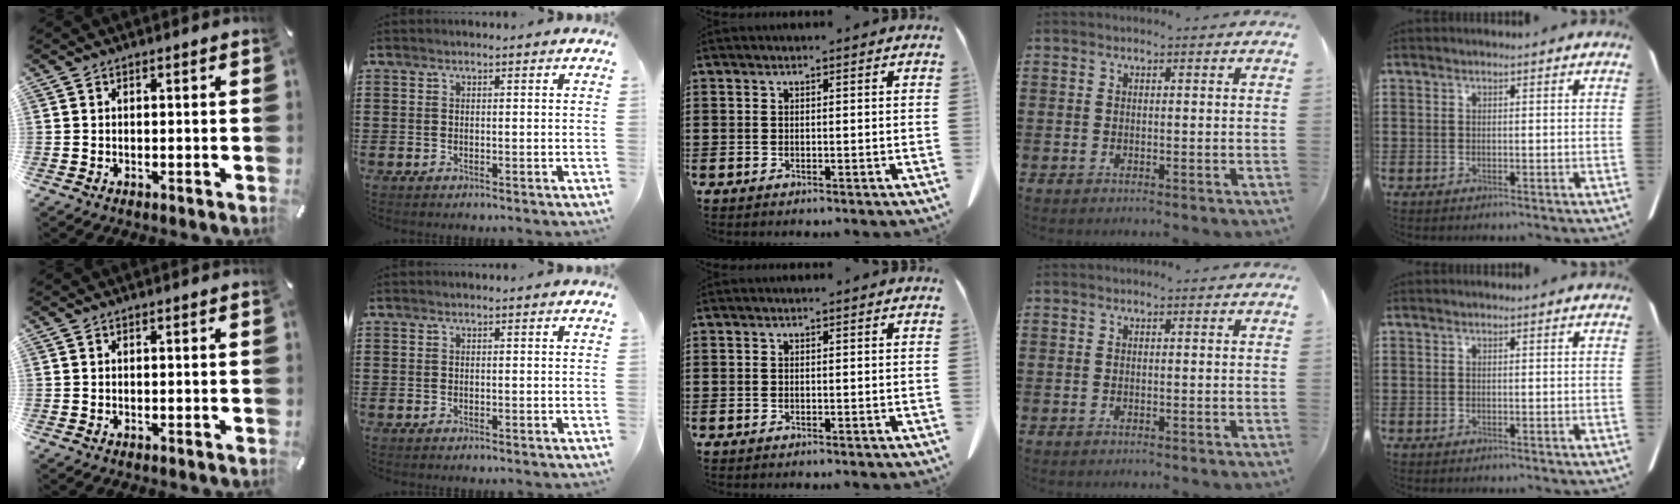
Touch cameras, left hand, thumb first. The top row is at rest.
{}